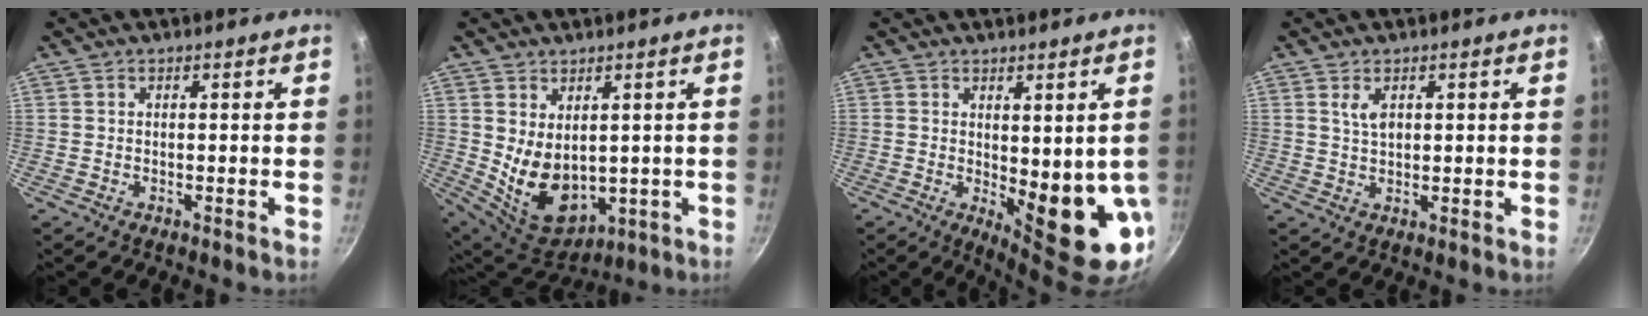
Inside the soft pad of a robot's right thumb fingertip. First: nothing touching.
{"total": 11.1, "force": [1.1, 7.5, 8.1], "torque": [-0.116, -0.037, 0.053]}
{"total": 12.2, "force": [-0.7, 4.0, 11.6], "torque": [-0.132, -0.024, 0.006]}
{"total": 3.0, "force": [1.2, 1.5, 2.2], "torque": [-0.035, -0.006, 0.025]}